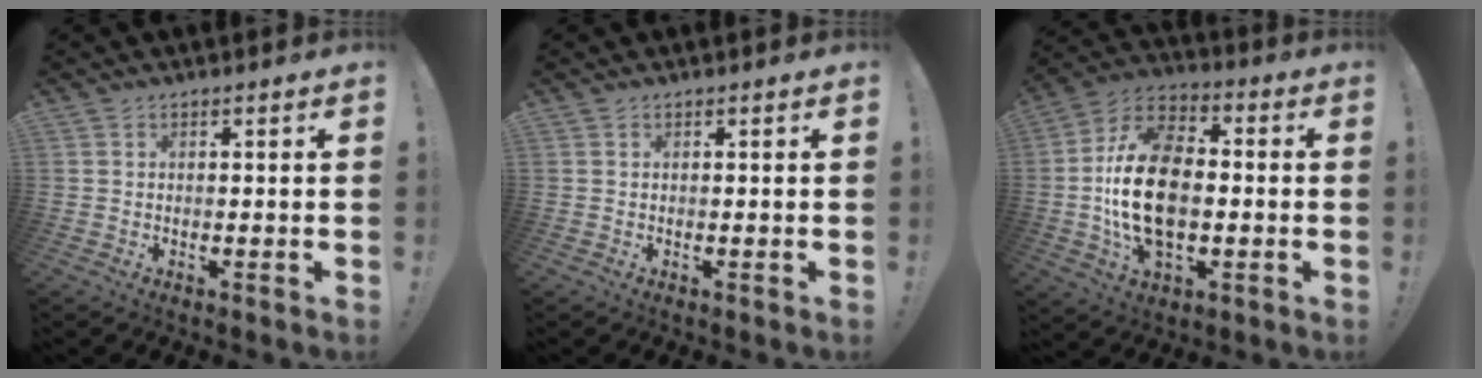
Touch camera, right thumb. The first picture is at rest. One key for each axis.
{"total": 0.0}
{"total": 20.9, "fx": -2.1, "fy": 13.3, "fz": 16.0, "tx": -0.292, "ty": 0.014, "tz": -0.031}